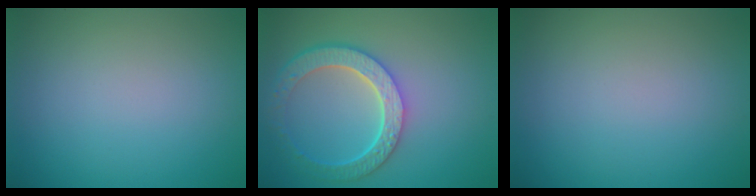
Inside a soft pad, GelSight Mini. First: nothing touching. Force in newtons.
{"total": 5.9, "press": 4.5, "slide": 3.8}
{"total": 0.0}